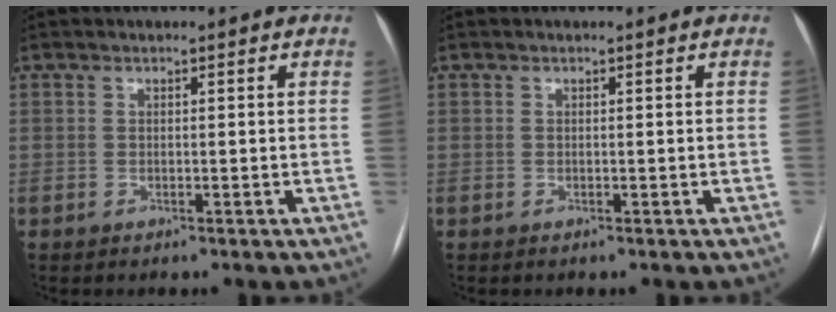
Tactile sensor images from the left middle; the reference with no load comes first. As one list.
[{"total": 0.0}]